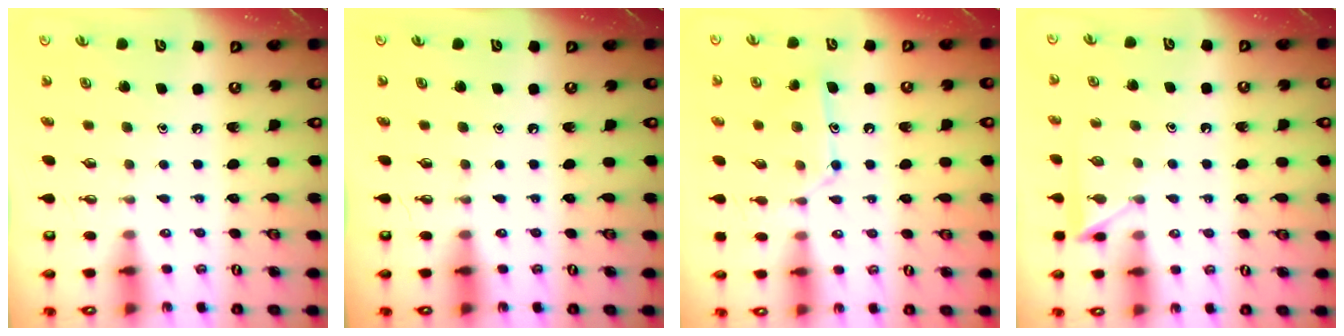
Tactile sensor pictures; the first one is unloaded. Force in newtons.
{"total": 0.0}
{"total": 12.0, "press": 12.0, "slide": 0.5}
{"total": 5.2, "press": 5.2, "slide": 0.6}